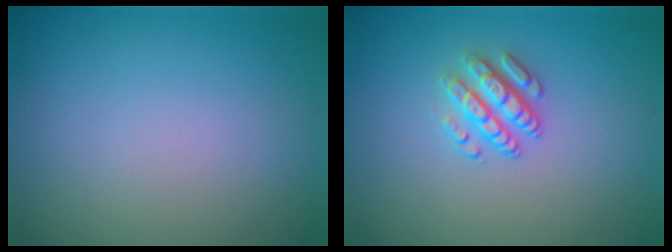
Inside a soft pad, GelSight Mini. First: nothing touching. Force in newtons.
{"total": 2.7, "press": 2.5, "slide": 1.2}